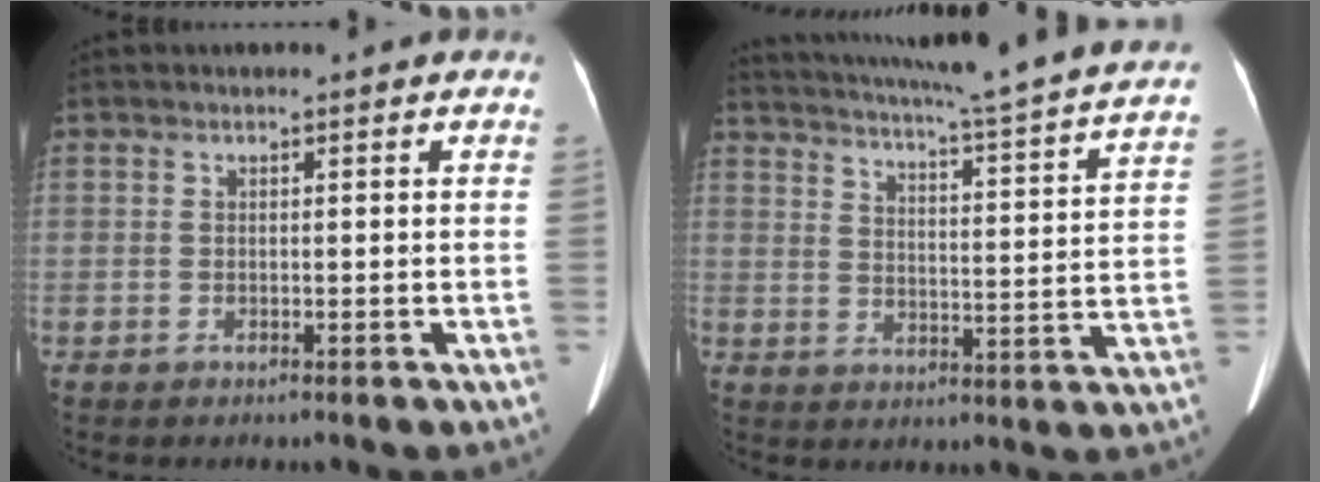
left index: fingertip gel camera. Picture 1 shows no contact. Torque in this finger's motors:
{"motor_torque": [1.03, -1.11, 0.09, 0.11]}